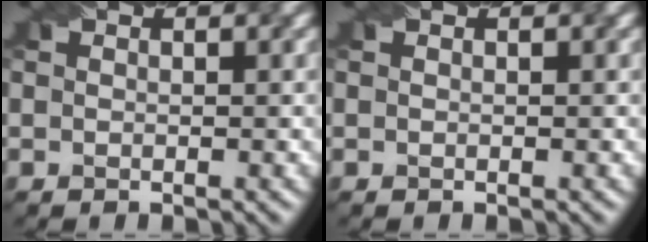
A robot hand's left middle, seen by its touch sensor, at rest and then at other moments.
{"total": 0.0}